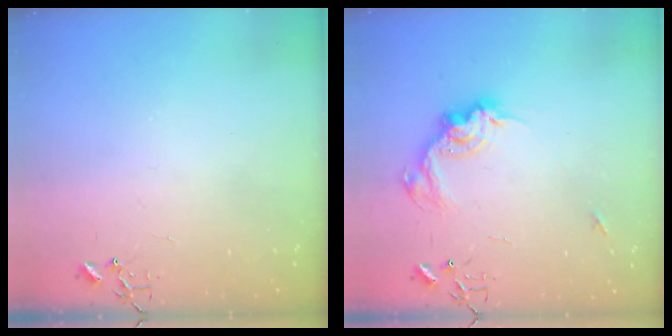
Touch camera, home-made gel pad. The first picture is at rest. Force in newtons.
{"total": 14.4, "press": 14.3, "slide": 1.1}